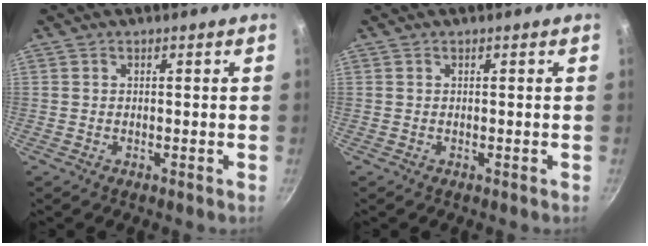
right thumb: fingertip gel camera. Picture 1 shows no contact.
{"total": 0.0}